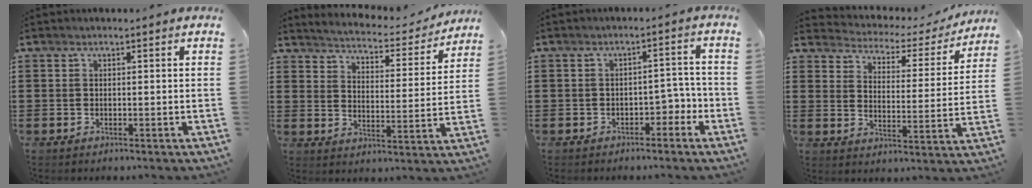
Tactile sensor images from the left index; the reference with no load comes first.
{"total": 3.6, "force": [3.6, -0.1, 0.6], "torque": [-0.035, -0.036, 0.054]}
{"total": 3.3, "force": [-2.4, 1.5, 1.7], "torque": [-0.033, 0.007, -0.051]}
{"total": 2.7, "force": [2.6, 0.8, 0.3], "torque": [-0.029, -0.025, 0.035]}